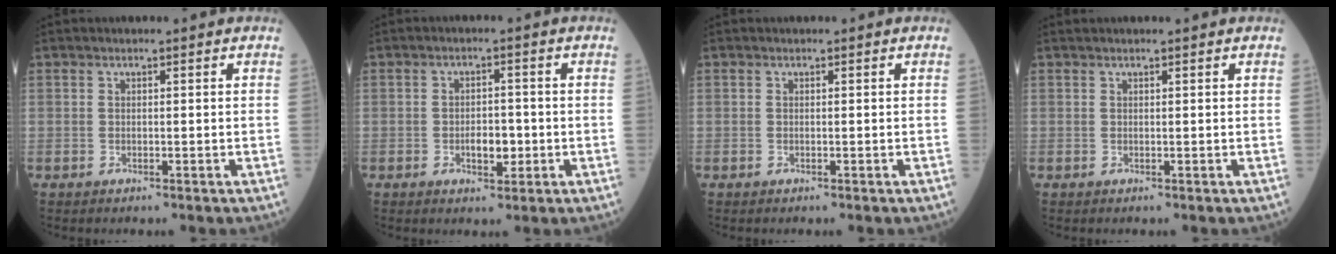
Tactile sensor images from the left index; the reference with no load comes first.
{"total": 3.7, "force": [-0.9, 1.8, 3.0], "torque": [-0.048, 0.003, -0.011]}
{"total": 0.0}
{"total": 1.7, "force": [1.4, -0.1, 0.9], "torque": [-0.009, 0.019, 0.024]}